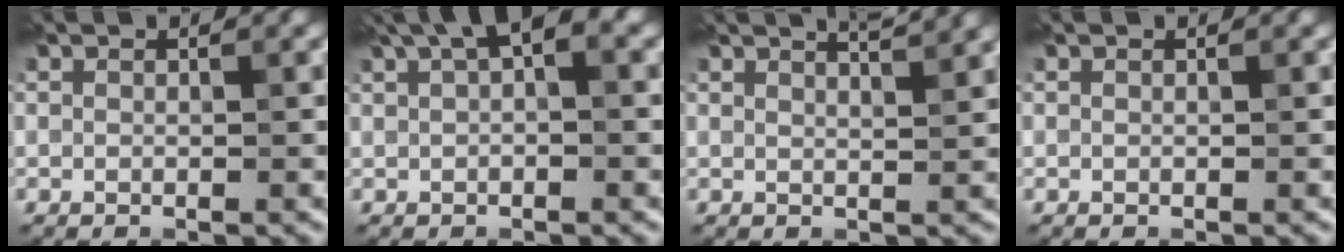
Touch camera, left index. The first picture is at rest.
{"total": 4.0, "force": [1.9, 1.5, 3.2], "torque": [-0.047, 0.016, 0.027]}
{"total": 2.3, "force": [1.9, 0.1, 1.3], "torque": [-0.004, 0.013, 0.011]}
{"total": 0.0}